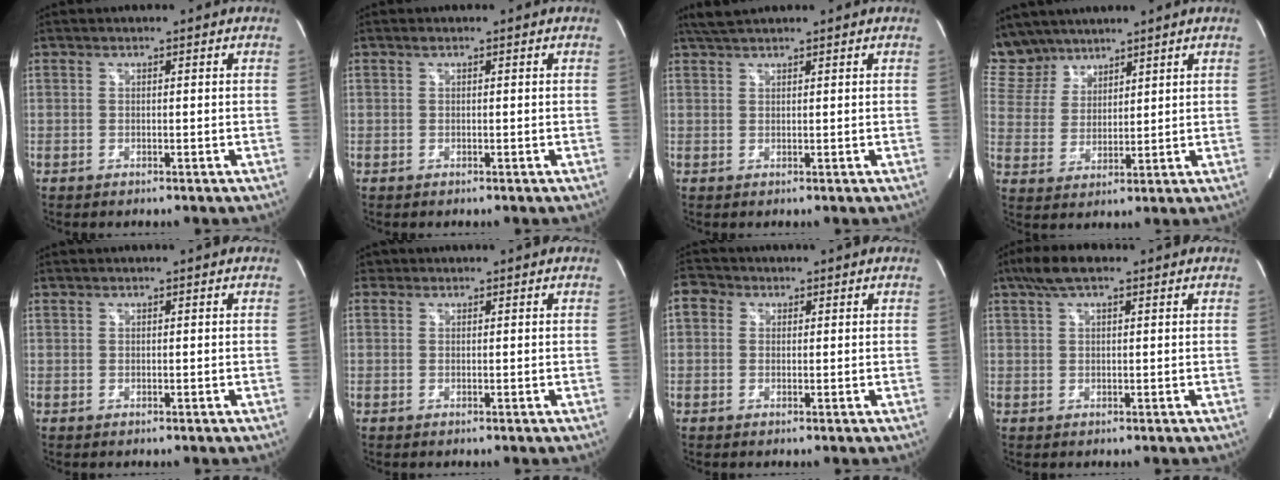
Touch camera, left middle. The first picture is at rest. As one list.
[{"total": 0.0}, {"total": 3.3, "force": [2.9, 0.2, 1.4], "torque": [-0.032, 0.020, 0.058]}, {"total": 7.7, "force": [6.9, 3.3, 0.6], "torque": [-0.020, 0.014, 0.152]}, {"total": 0.0}, {"total": 0.8, "force": [0.6, 0.5, -0.1], "torque": [0.001, 0.002, 0.008]}, {"total": 3.0, "force": [0.9, 2.6, 1.1], "torque": [-0.023, 0.018, 0.015]}, {"total": 5.2, "force": [3.4, 1.5, 3.6], "torque": [-0.078, 0.021, 0.062]}]